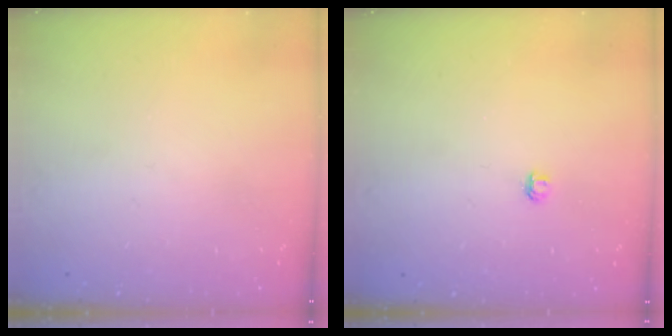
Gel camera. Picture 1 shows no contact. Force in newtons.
{"total": 2.8, "press": 2.8, "slide": 0.3}